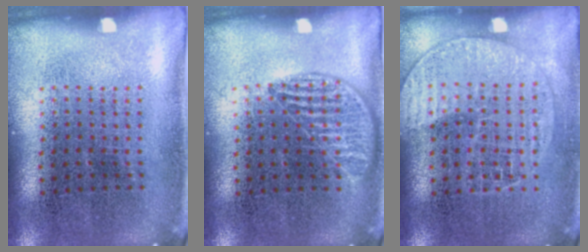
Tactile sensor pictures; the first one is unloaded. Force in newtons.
{"total": 1.0, "press": 0.8, "slide": 0.5}
{"total": 1.4, "press": 1.3, "slide": 0.5}